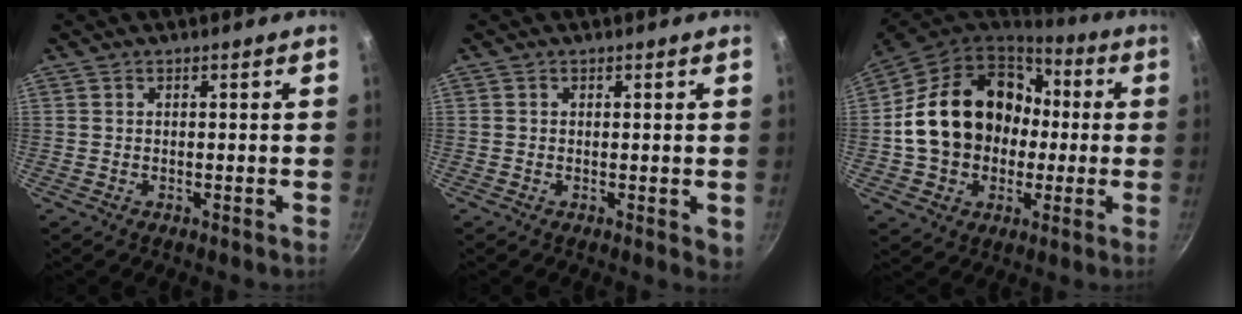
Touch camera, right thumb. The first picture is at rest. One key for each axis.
{"total": 1.8, "fx": 0.0, "fy": 1.2, "fz": 1.4, "tx": -0.014, "ty": -0.004, "tz": -0.002}
{"total": 22.7, "fx": 0.9, "fy": 18.0, "fz": 13.8, "tx": -0.224, "ty": 0.053, "tz": 0.025}